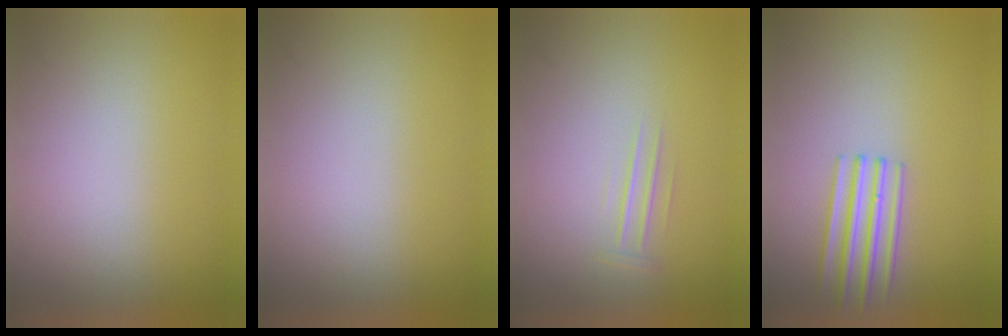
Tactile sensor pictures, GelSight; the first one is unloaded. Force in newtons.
{"total": 0.0}
{"total": 1.0}
{"total": 2.7}